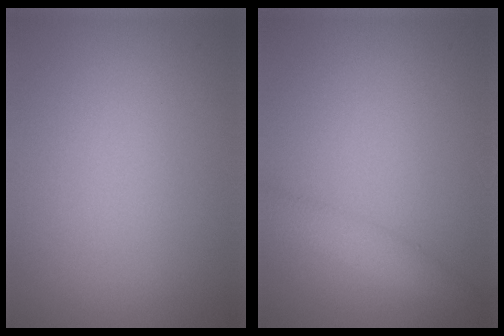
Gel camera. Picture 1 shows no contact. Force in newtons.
{"total": 2.2, "press": 2.2, "slide": 0.1}